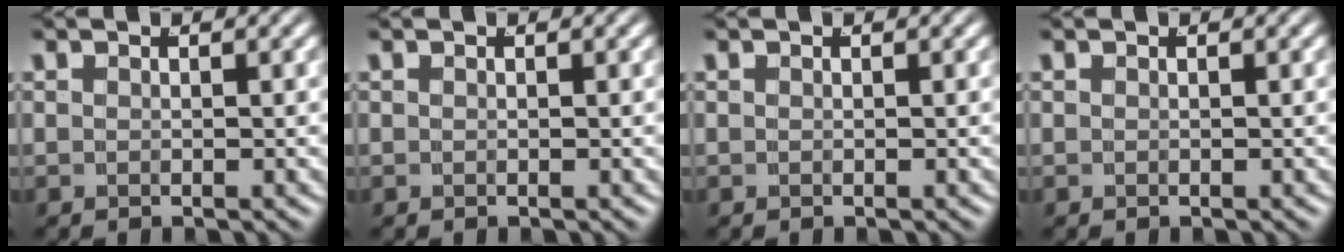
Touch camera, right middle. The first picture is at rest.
{"total": 0.0}
{"total": 0.0}
{"total": 0.0}